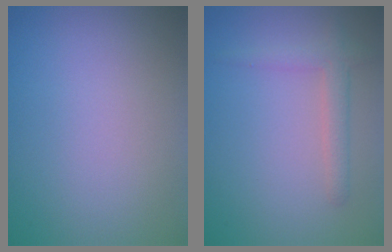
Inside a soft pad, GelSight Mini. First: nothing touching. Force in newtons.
{"total": 2.2, "press": 2.2, "slide": 0.1}